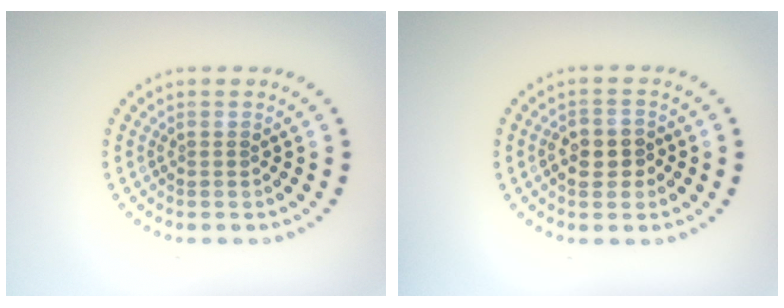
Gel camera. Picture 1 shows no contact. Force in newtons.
{"total": 2.8, "press": 2.8, "slide": 0.6}